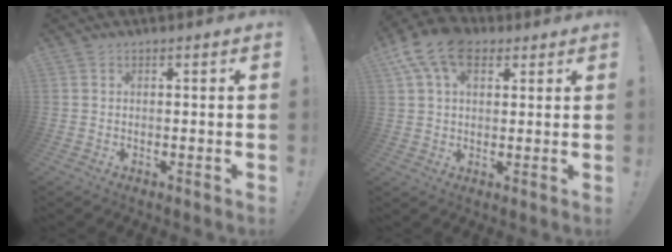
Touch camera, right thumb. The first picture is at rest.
{"total": 12.4, "force": [5.6, 7.9, 7.8], "torque": [-0.138, -0.011, 0.106]}